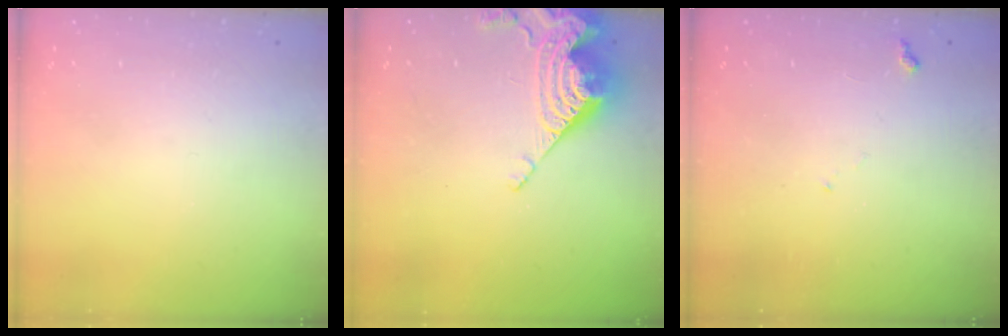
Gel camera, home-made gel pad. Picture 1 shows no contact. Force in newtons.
{"total": 10.5, "press": 10.4, "slide": 1.0}
{"total": 5.6, "press": 5.6, "slide": 0.5}